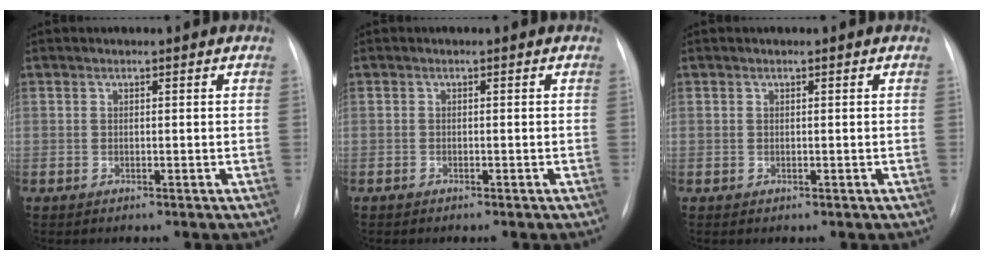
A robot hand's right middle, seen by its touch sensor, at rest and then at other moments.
{"total": 0.6, "force": [-0.5, 0.2, 0.3], "torque": [-0.010, -0.001, -0.007]}
{"total": 0.0}